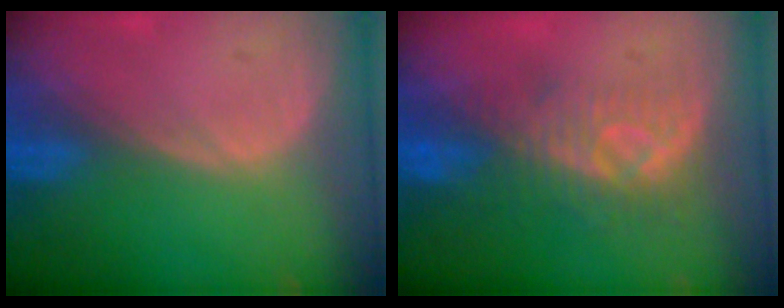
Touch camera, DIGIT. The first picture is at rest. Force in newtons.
{"total": 8.1, "press": 7.5, "slide": 3.2}